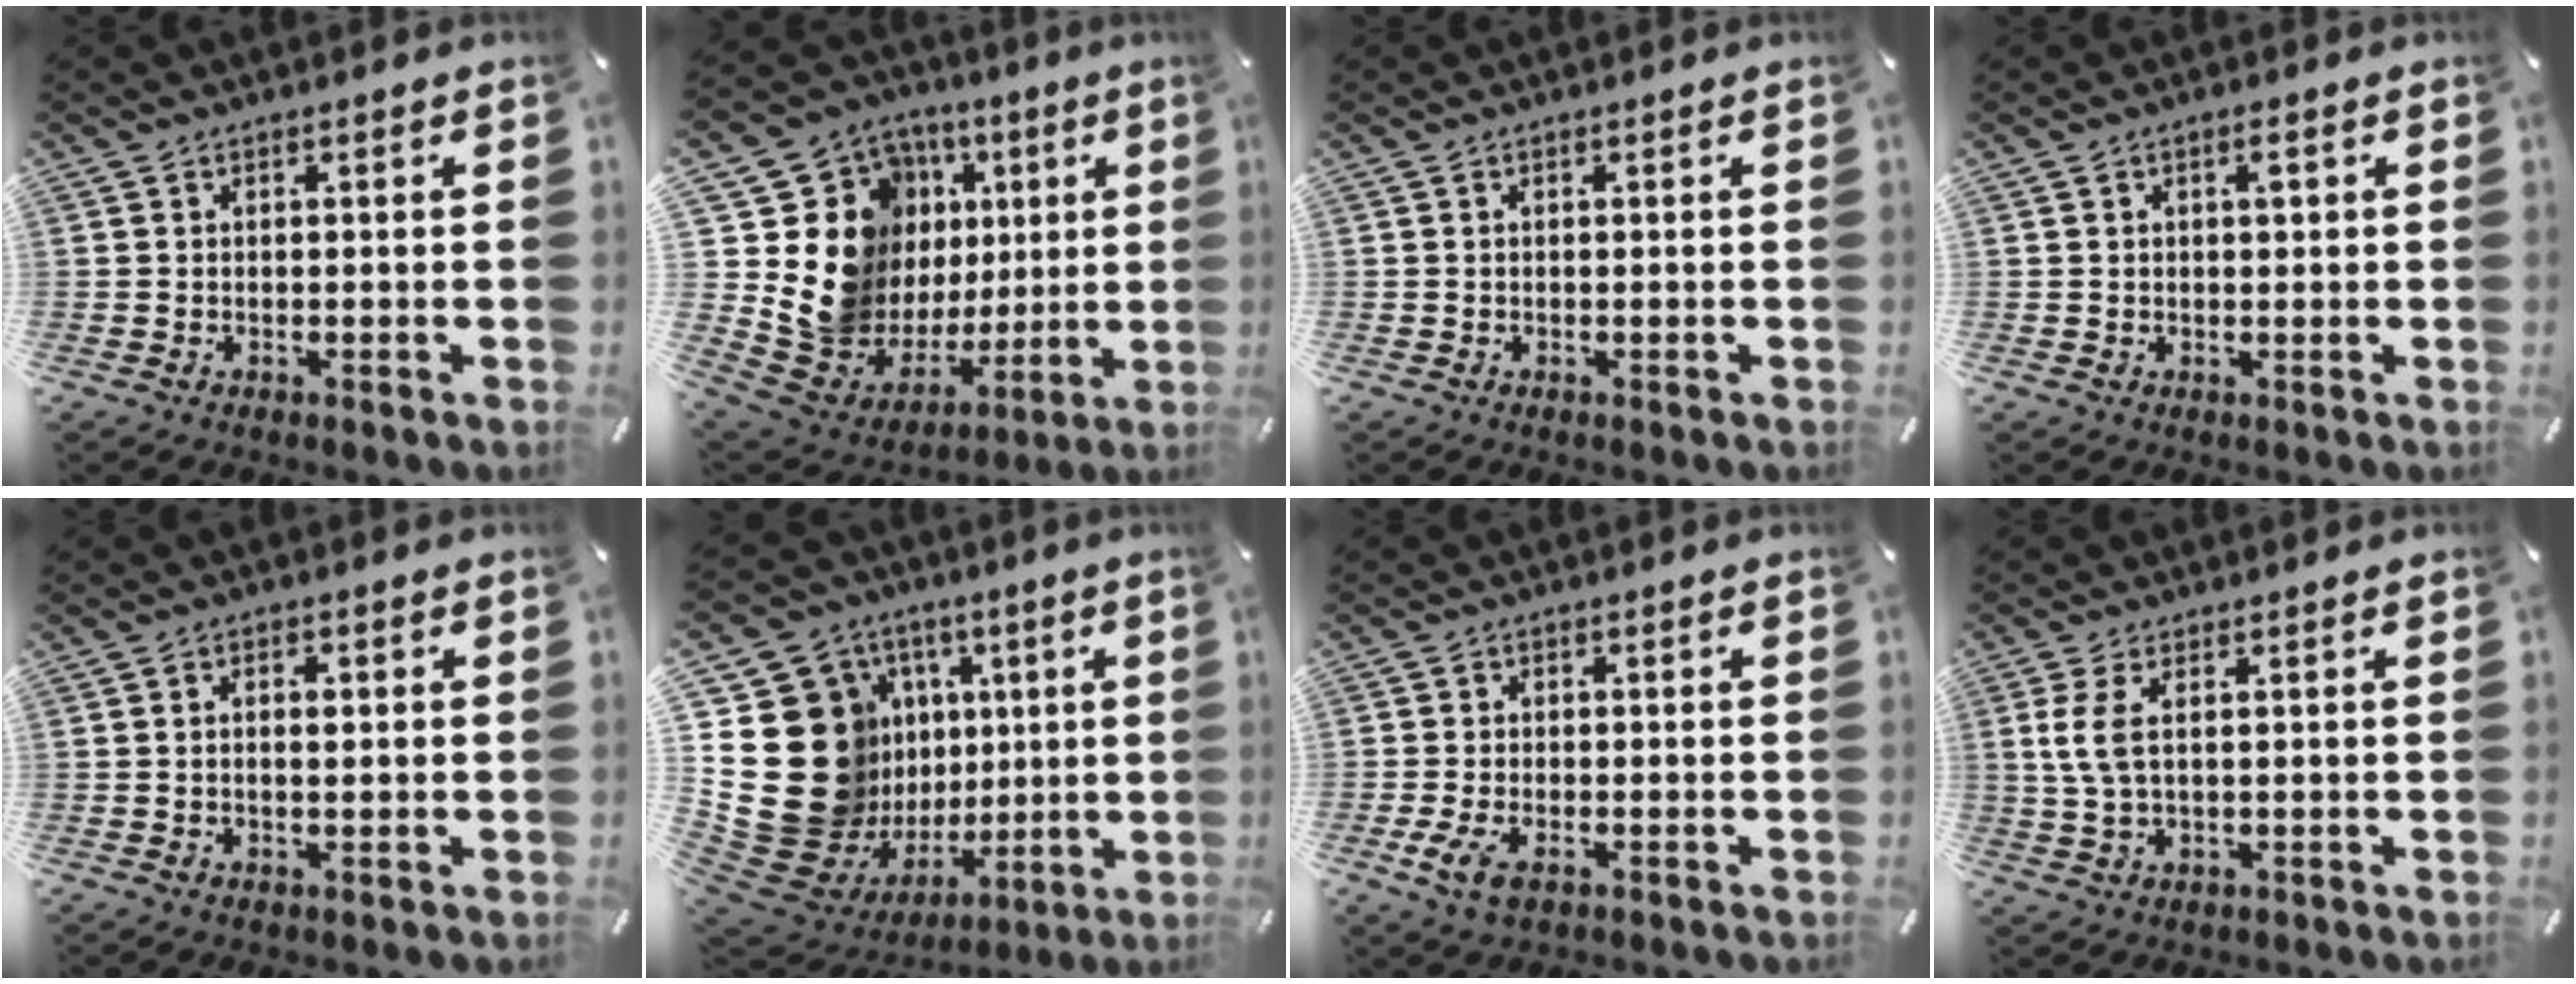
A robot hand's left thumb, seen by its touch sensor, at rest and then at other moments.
{"total": 16.1, "force": [3.6, 14.8, 5.1], "torque": [-0.090, -0.059, 0.102]}
{"total": 0.0}
{"total": 2.0, "force": [0.7, 0.8, 1.6], "torque": [-0.033, 0.005, 0.010]}
{"total": 1.6, "force": [0.2, 0.8, 1.4], "torque": [-0.020, 0.001, -0.001]}
{"total": 26.8, "force": [2.2, 23.1, 13.5], "torque": [-0.242, -0.058, 0.107]}
{"total": 4.3, "force": [-1.9, 2.1, 3.3], "torque": [-0.086, -0.008, -0.038]}
{"total": 5.4, "force": [1.1, 1.9, 5.0], "torque": [-0.119, -0.007, 0.016]}